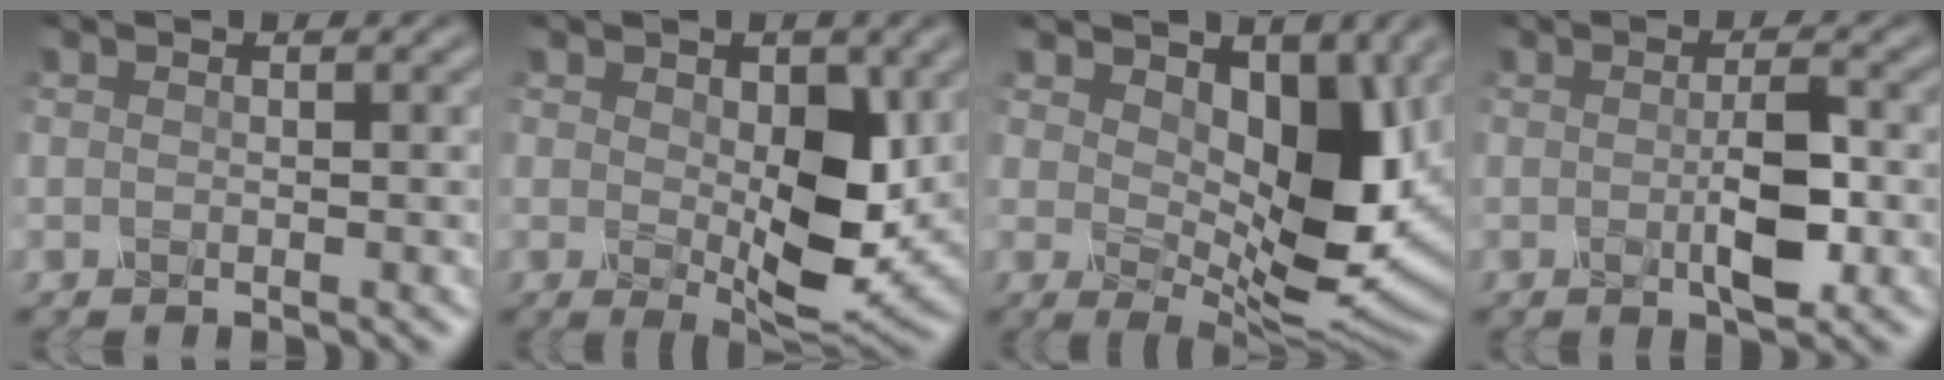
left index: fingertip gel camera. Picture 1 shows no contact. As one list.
[{"total": 7.0, "force": [0.2, 3.4, 6.1], "torque": [-0.112, -0.012, 0.015]}, {"total": 9.8, "force": [1.7, 5.1, 8.2], "torque": [-0.138, -0.013, 0.039]}, {"total": 2.9, "force": [-0.6, 0.5, 2.8], "torque": [-0.067, -0.002, -0.004]}]